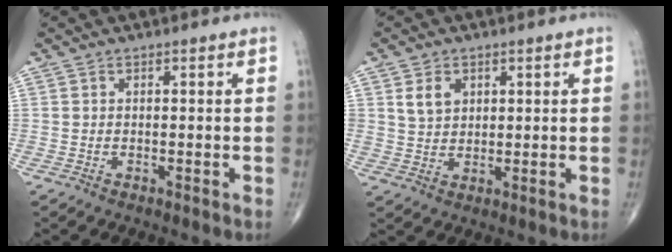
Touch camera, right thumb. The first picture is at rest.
{"total": 4.6, "force": [1.9, 3.3, 2.5], "torque": [-0.029, -0.011, 0.039]}